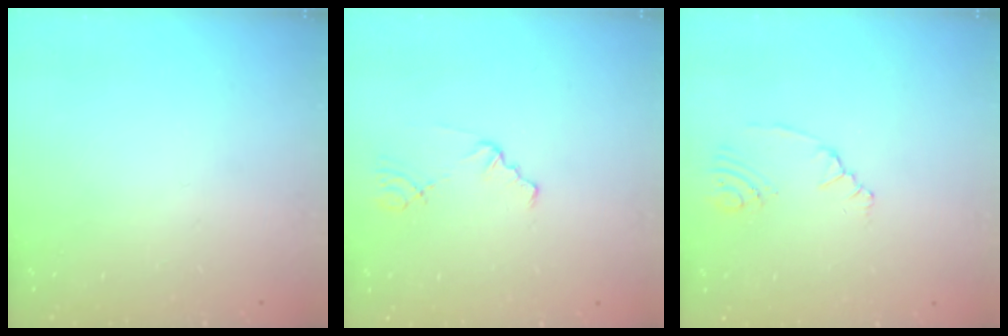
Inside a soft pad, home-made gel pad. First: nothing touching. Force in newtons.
{"total": 1.1, "press": 1.1, "slide": 0.2}
{"total": 2.4, "press": 2.1, "slide": 1.2}